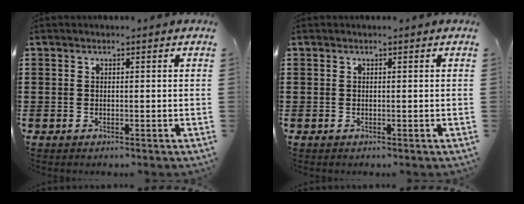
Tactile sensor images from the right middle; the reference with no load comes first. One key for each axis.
{"total": 0.0}